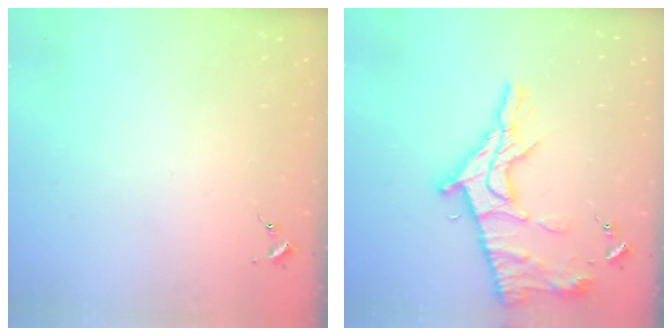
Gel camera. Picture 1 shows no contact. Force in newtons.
{"total": 18.0, "press": 18.0, "slide": 1.4}